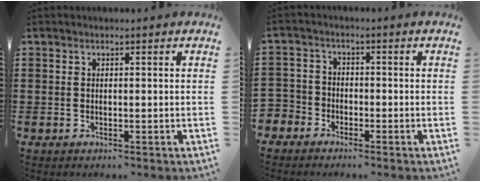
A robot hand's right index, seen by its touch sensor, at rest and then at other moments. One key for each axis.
{"total": 2.9, "fx": -2.4, "fy": 1.7, "fz": -0.1, "tx": -0.017, "ty": 0.000, "tz": -0.058}